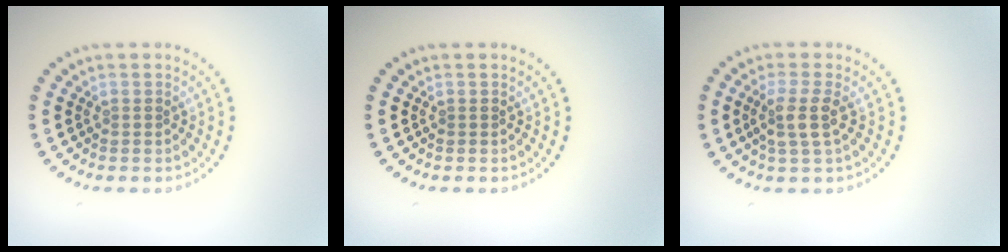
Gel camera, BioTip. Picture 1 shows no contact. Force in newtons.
{"total": 0.0}
{"total": 2.4, "press": 2.0, "slide": 1.4}